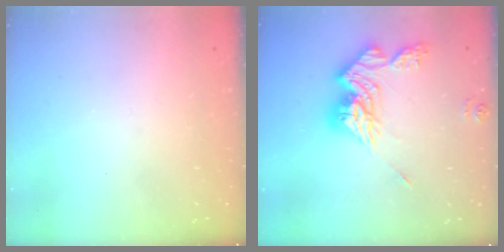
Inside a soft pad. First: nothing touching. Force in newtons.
{"total": 15.1, "press": 15.1, "slide": 0.3}